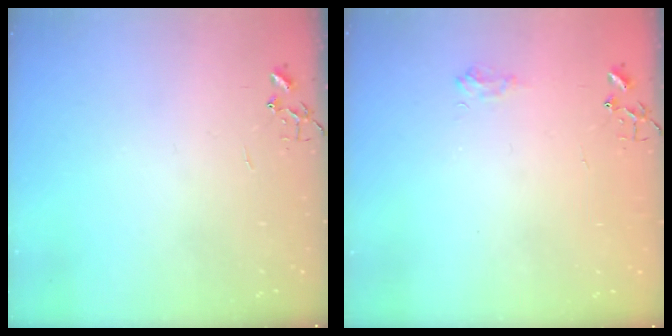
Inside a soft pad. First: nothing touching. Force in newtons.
{"total": 6.3, "press": 6.3, "slide": 0.8}